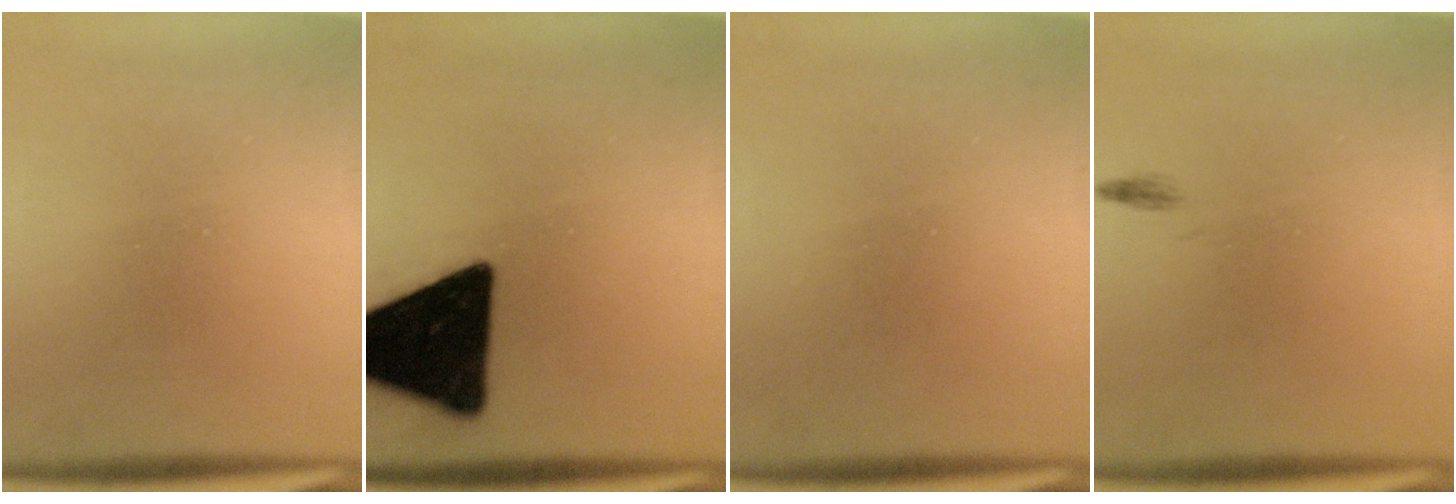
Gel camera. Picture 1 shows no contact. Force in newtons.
{"total": 19.0}
{"total": 1.7}
{"total": 0.5}